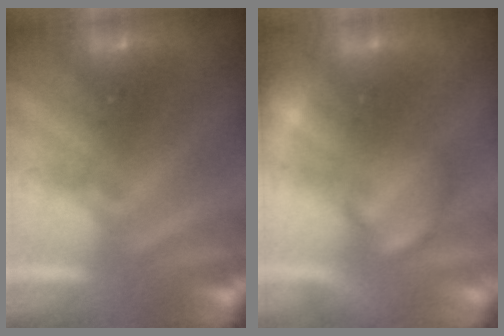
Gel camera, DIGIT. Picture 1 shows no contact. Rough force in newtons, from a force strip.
{"total": 2.4}